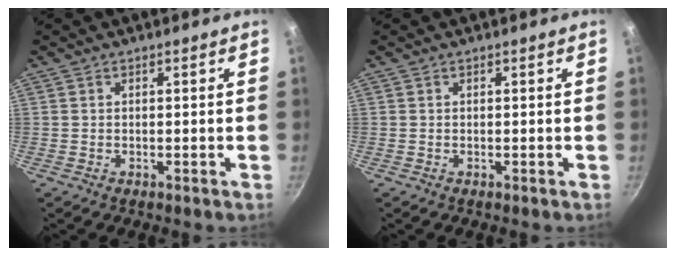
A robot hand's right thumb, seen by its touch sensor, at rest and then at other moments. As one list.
[{"total": 0.0}]